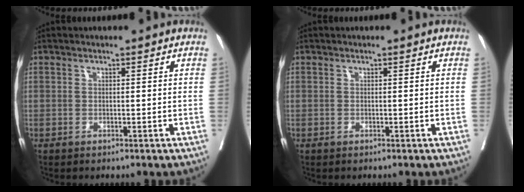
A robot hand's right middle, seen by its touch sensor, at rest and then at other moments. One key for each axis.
{"total": 0.0}